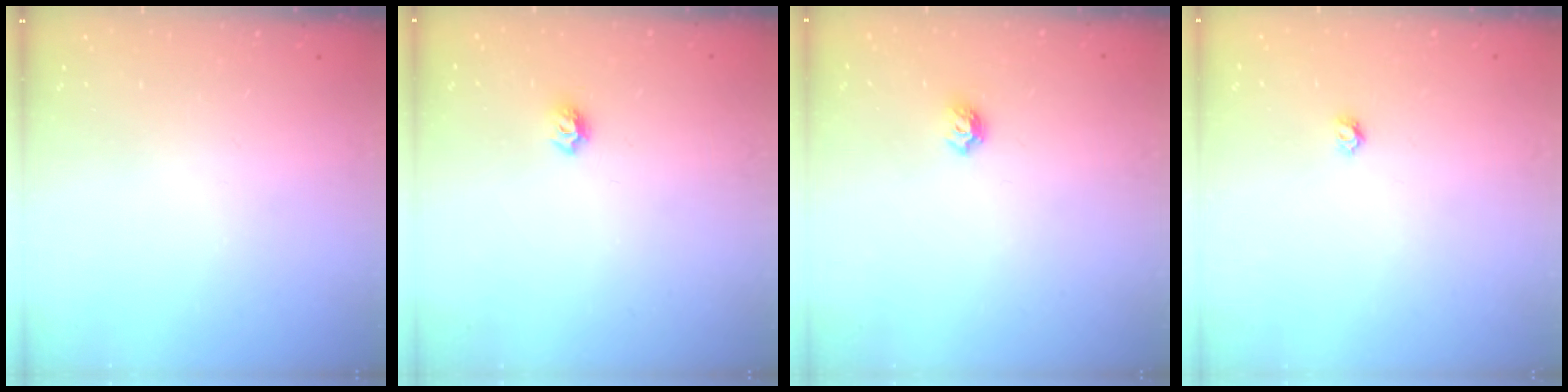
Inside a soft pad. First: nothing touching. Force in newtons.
{"total": 6.5, "press": 6.5, "slide": 0.8}
{"total": 5.5, "press": 5.5, "slide": 0.8}
{"total": 3.7, "press": 3.6, "slide": 0.4}